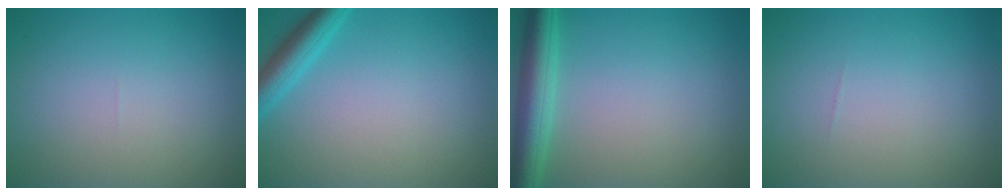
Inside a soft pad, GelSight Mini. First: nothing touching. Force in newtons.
{"total": 3.2, "press": 3.2, "slide": 0.3}
{"total": 4.8, "press": 4.8, "slide": 0.2}
{"total": 0.0}